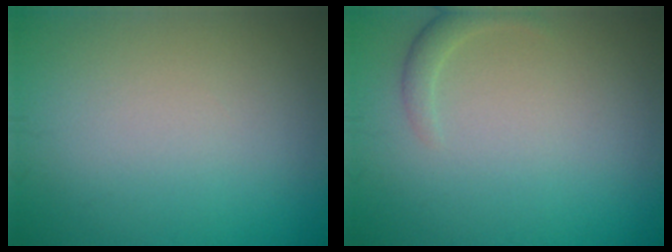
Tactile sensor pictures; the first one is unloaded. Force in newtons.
{"total": 1.4, "press": 1.4, "slide": 0.1}